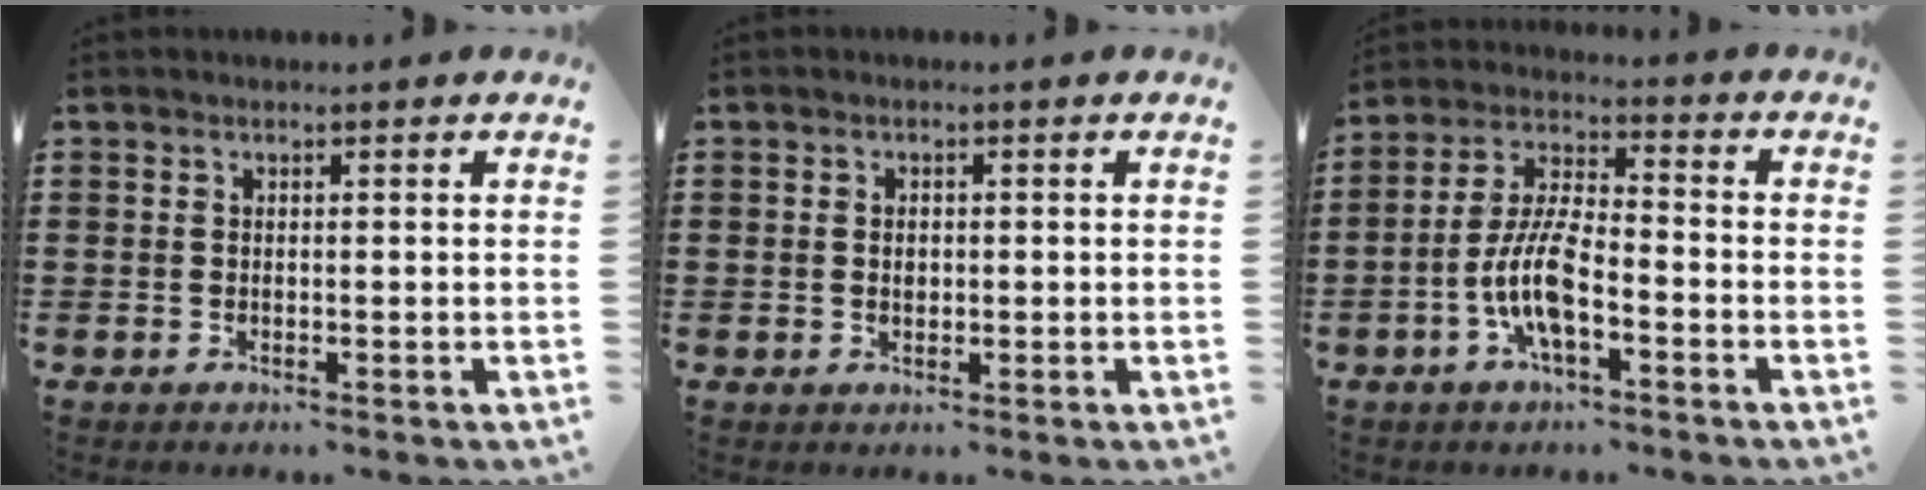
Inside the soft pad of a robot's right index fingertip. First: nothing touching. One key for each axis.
{"total": 1.4, "fx": 0.1, "fy": 0.8, "fz": 1.2, "tx": -0.025, "ty": 0.005, "tz": 0.001}
{"total": 9.1, "fx": -3.3, "fy": 3.1, "fz": 7.9, "tx": -0.186, "ty": -0.009, "tz": -0.068}